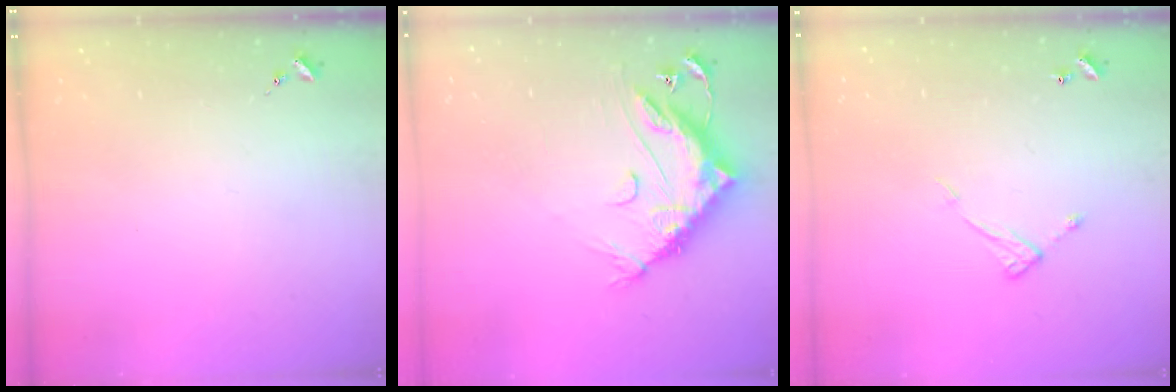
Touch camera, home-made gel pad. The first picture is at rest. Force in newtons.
{"total": 15.2, "press": 15.2, "slide": 1.0}
{"total": 7.3, "press": 7.3, "slide": 0.4}